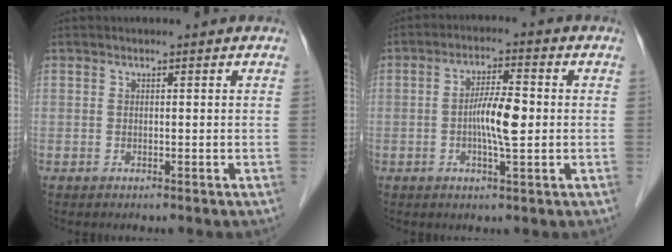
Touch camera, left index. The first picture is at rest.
{"total": 6.0, "force": [-0.6, 1.0, 5.9], "torque": [-0.113, 0.001, -0.015]}